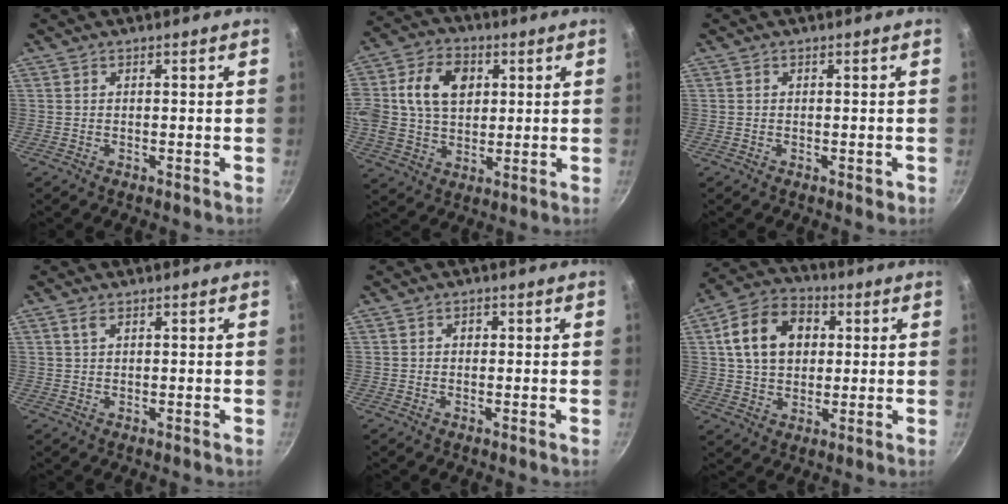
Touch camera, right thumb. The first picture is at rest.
{"total": 17.8, "force": [3.9, 13.2, 11.4], "torque": [-0.221, 0.021, 0.063]}
{"total": 1.1, "force": [-0.3, 0.8, 0.7], "torque": [-0.007, 0.002, -0.005]}
{"total": 1.5, "force": [0.8, 0.8, 1.0], "torque": [-0.019, -0.001, 0.015]}
{"total": 1.1, "force": [0.1, 1.0, 0.6], "torque": [-0.005, 0.006, 0.000]}
{"total": 13.9, "force": [3.1, 10.3, 8.9], "torque": [-0.132, 0.016, 0.042]}